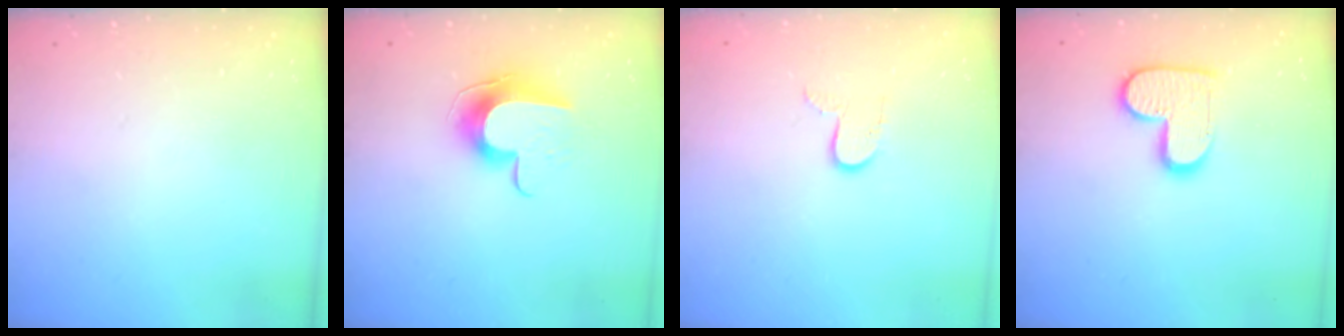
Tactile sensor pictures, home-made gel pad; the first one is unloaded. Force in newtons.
{"total": 9.9, "press": 9.9, "slide": 0.1}
{"total": 6.3, "press": 6.3, "slide": 0.5}
{"total": 12.0, "press": 12.0, "slide": 0.7}